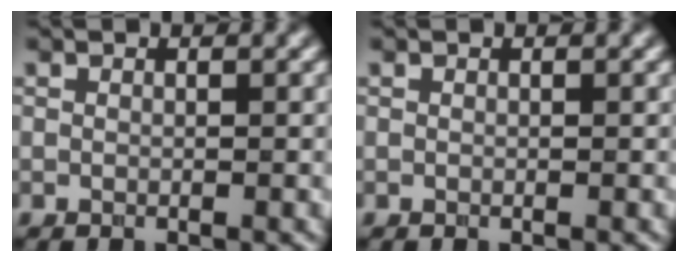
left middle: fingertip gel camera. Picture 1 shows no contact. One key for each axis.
{"total": 0.0}